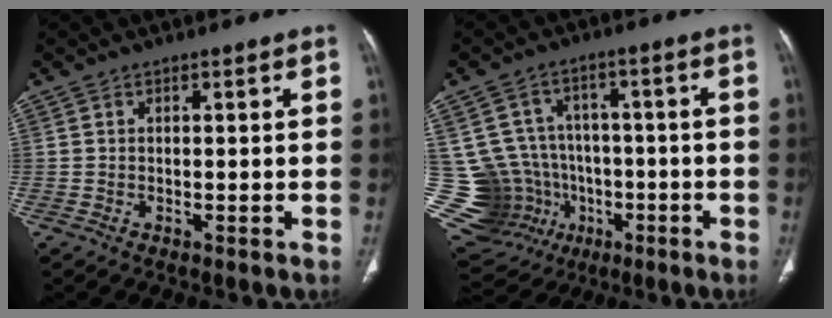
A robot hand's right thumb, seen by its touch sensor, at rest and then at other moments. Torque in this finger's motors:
{"motor_torque": [-0.20, -0.06, 0.25, -0.17, -0.25]}